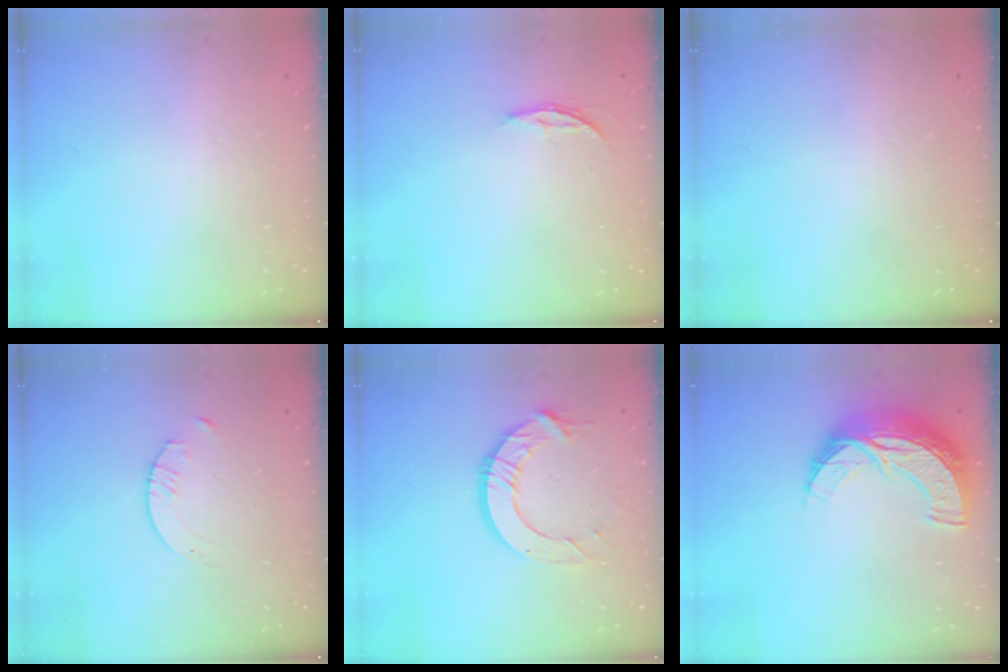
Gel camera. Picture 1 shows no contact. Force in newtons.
{"total": 3.8, "press": 3.8, "slide": 0.3}
{"total": 0.0}
{"total": 1.6, "press": 1.6, "slide": 0.2}
{"total": 11.2, "press": 11.1, "slide": 1.3}
{"total": 13.7, "press": 13.6, "slide": 0.8}